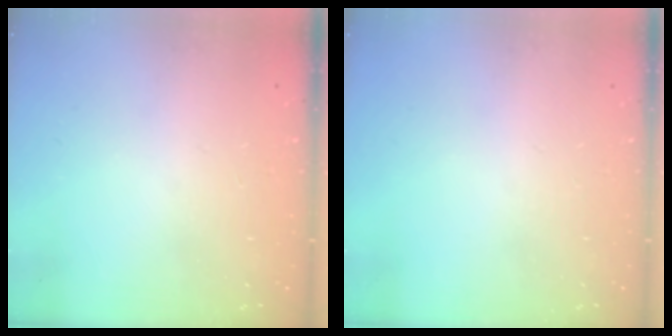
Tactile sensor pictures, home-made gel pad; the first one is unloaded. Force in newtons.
{"total": 0.0}